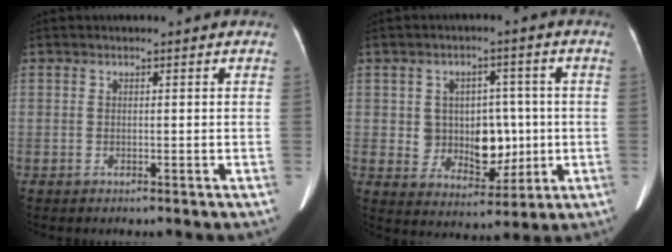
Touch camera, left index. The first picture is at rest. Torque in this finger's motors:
{"motor_torque": [0.19, -0.03, 0.13, 0.07]}